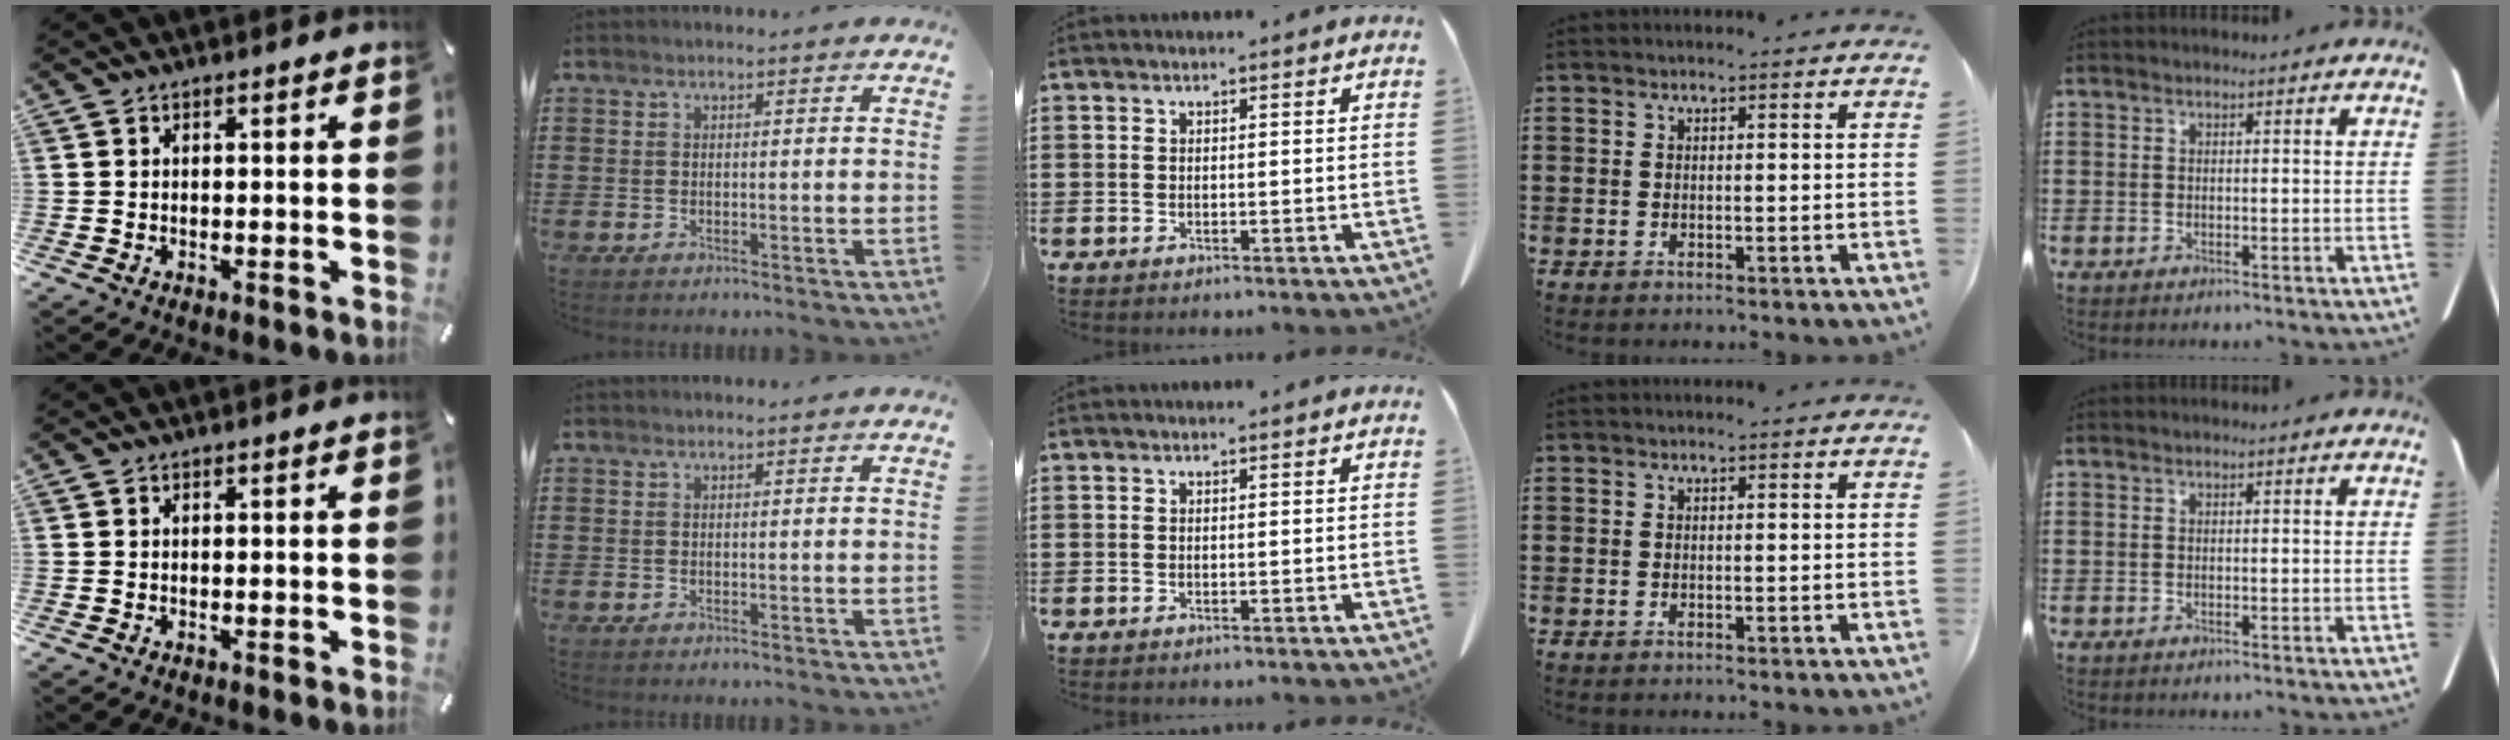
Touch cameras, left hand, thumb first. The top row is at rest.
{}